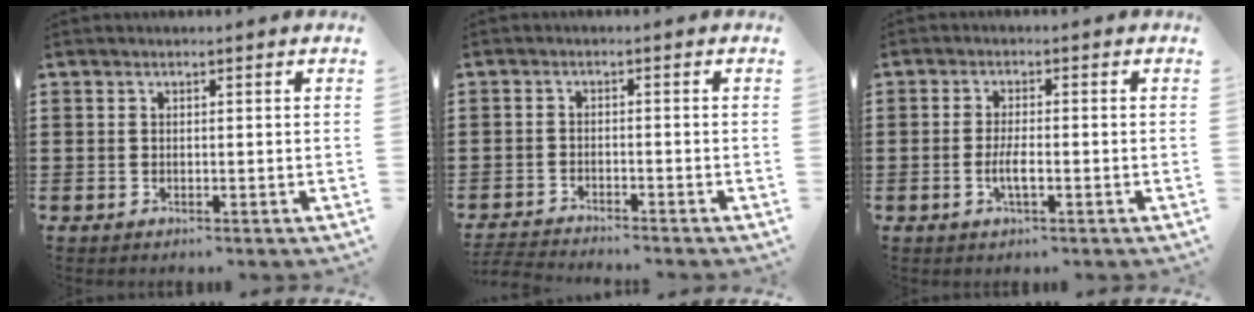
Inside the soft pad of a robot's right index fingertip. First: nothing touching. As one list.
[{"total": 2.6, "force": [-2.6, -0.1, -0.1], "torque": [-0.002, -0.002, -0.055]}, {"total": 3.1, "force": [-0.9, 0.7, 2.9], "torque": [-0.057, -0.002, -0.018]}]